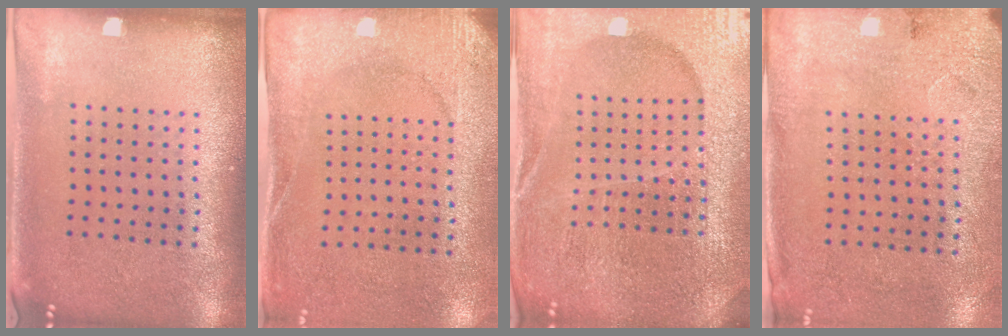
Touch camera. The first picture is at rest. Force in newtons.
{"total": 2.7, "press": 2.3, "slide": 1.3}
{"total": 5.3, "press": 4.8, "slide": 2.2}
{"total": 2.6, "press": 2.1, "slide": 1.5}